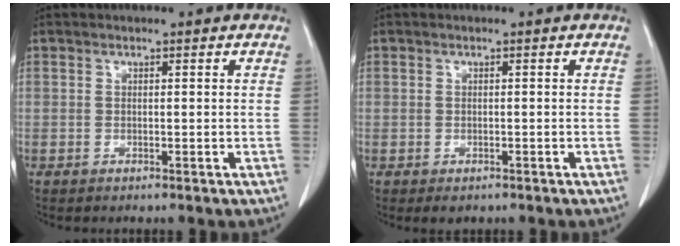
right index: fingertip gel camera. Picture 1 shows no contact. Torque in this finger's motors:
{"motor_torque": [-1.05, 0.18, -0.53, -0.16]}